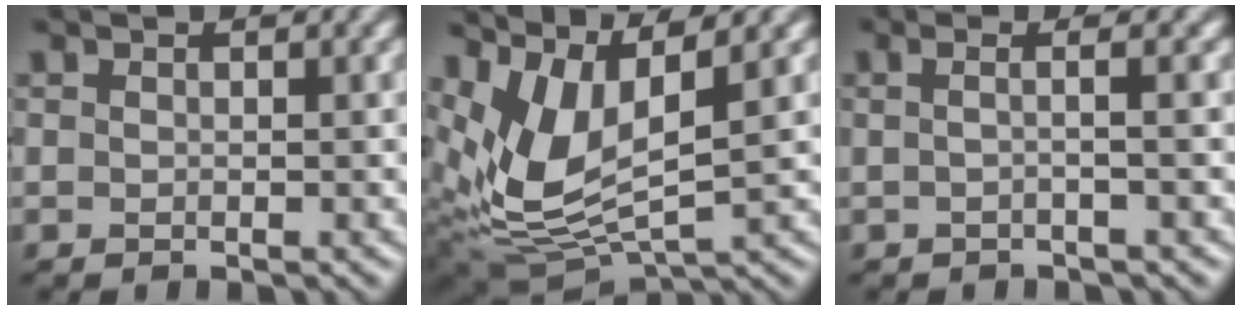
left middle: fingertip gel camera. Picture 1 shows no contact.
{"total": 7.1, "force": [2.6, 2.9, 5.9], "torque": [-0.142, -0.006, 0.058]}
{"total": 1.7, "force": [0.0, 0.2, 1.7], "torque": [-0.024, -0.007, -0.013]}